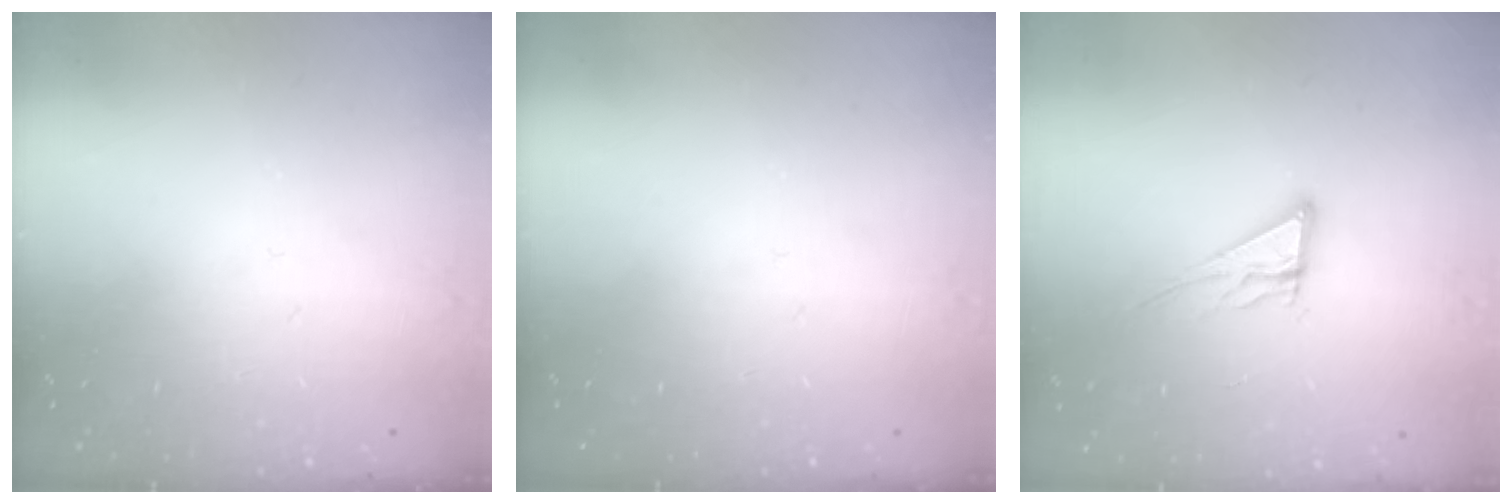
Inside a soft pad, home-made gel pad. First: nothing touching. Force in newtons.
{"total": 0.0}
{"total": 8.2, "press": 8.1, "slide": 0.7}